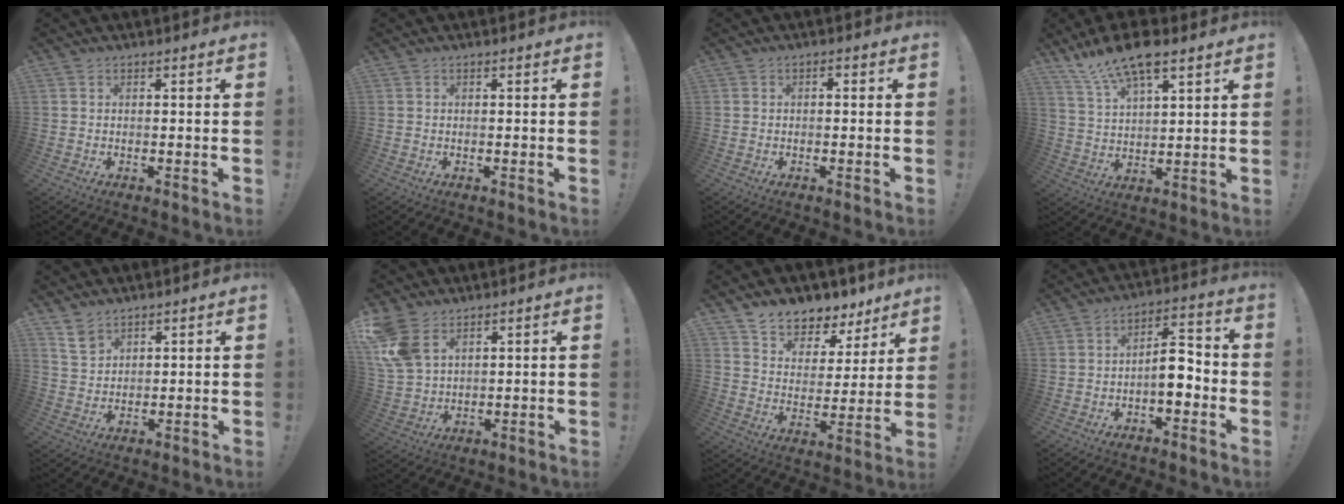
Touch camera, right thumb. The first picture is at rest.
{"total": 0.0}
{"total": 0.9, "force": [-0.6, 0.4, 0.5], "torque": [-0.002, 0.001, -0.015]}
{"total": 12.5, "force": [8.9, 3.9, 7.9], "torque": [-0.148, -0.043, 0.160]}
{"total": 5.7, "force": [4.3, 3.3, 1.9], "torque": [-0.026, -0.024, 0.081]}
{"total": 10.2, "force": [5.5, 6.4, 5.7], "torque": [-0.123, -0.016, 0.113]}
{"total": 7.6, "force": [6.5, 3.8, 1.1], "torque": [-0.027, -0.066, 0.121]}
{"total": 8.8, "force": [-2.6, 4.3, 7.1], "torque": [-0.112, 0.017, -0.043]}